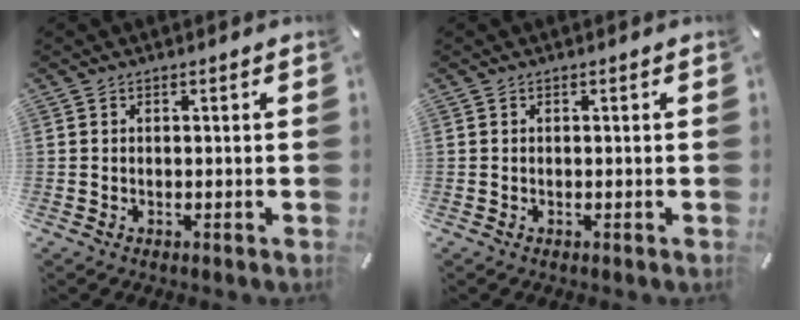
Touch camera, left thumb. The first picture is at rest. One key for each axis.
{"total": 0.0}